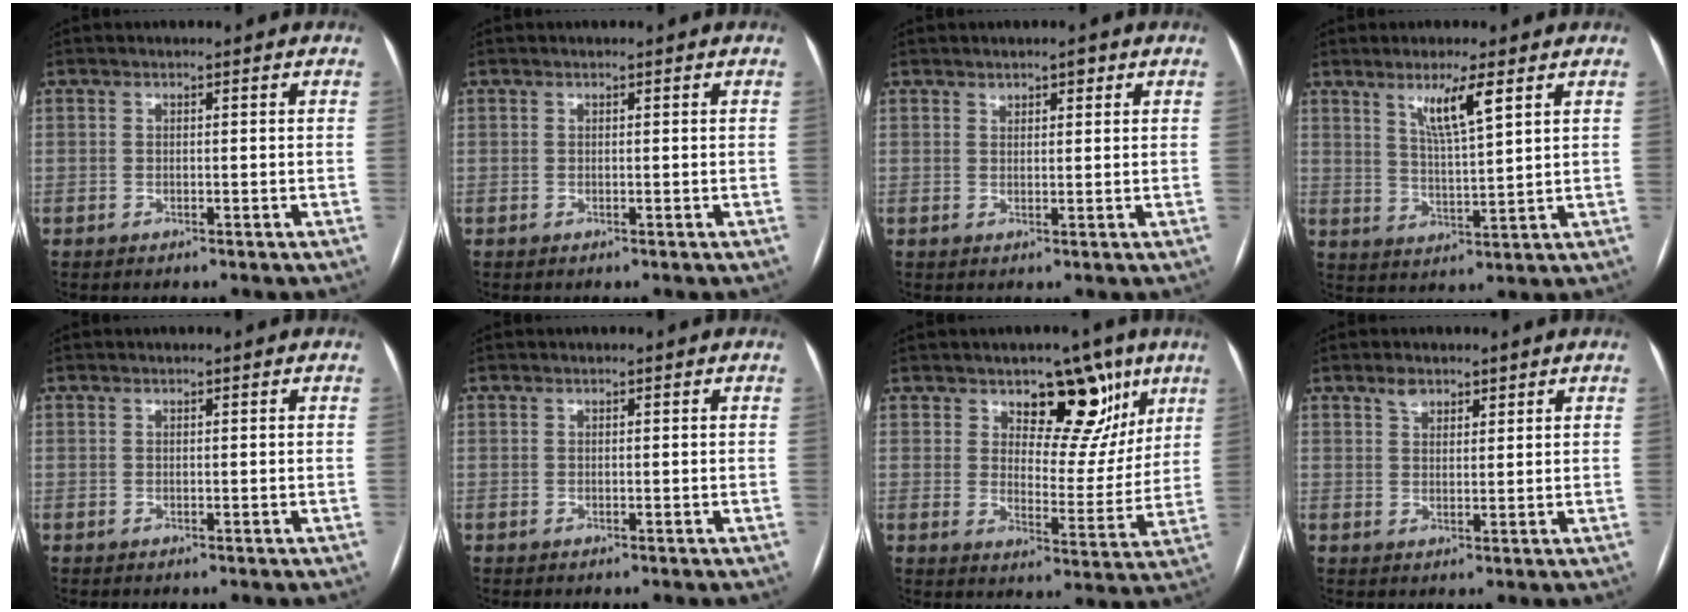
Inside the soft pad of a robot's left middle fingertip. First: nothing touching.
{"total": 0.0}
{"total": 1.8, "force": [1.3, 0.8, 1.0], "torque": [-0.018, 0.002, 0.020]}
{"total": 6.4, "force": [3.6, 0.1, 5.3], "torque": [-0.099, -0.009, 0.067]}
{"total": 0.0}
{"total": 0.0}
{"total": 10.7, "force": [6.8, 5.8, 5.8], "torque": [-0.060, 0.006, 0.100]}
{"total": 2.6, "force": [2.0, 1.3, 1.1], "torque": [-0.024, 0.003, 0.036]}